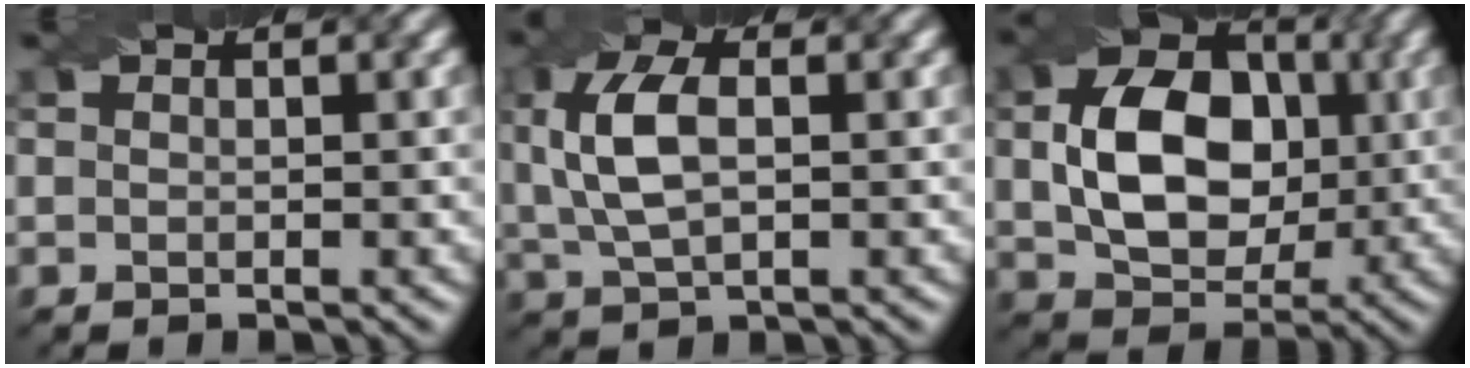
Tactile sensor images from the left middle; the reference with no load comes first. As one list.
[{"total": 5.9, "force": [1.0, 3.0, 5.0], "torque": [-0.117, 0.011, 0.018]}, {"total": 9.5, "force": [0.7, 6.8, 6.6], "torque": [-0.134, 0.001, 0.017]}]